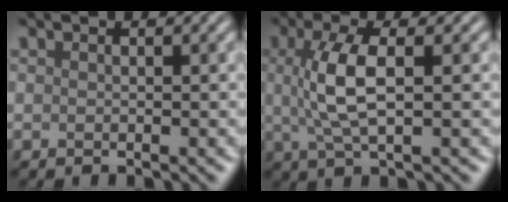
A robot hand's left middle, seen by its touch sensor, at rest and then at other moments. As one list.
[{"total": 4.7, "force": [0.6, 1.5, 4.4], "torque": [-0.098, 0.003, 0.013]}]